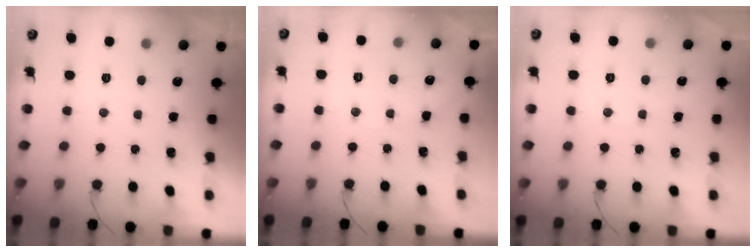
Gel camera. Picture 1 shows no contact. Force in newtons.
{"total": 2.7, "press": 2.7, "slide": 0.4}
{"total": 2.6, "press": 2.6, "slide": 0.3}